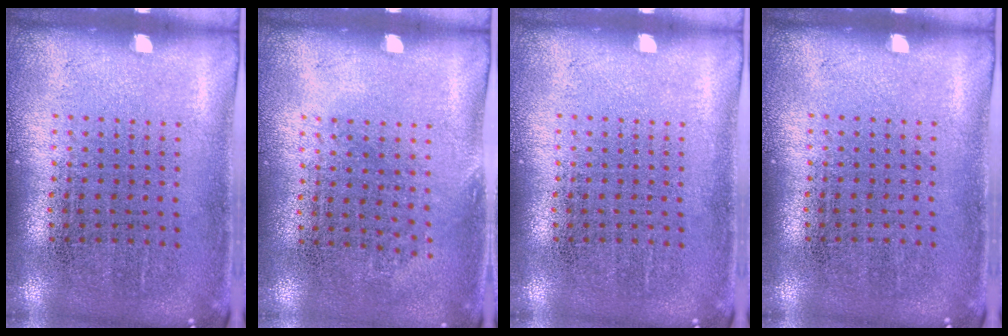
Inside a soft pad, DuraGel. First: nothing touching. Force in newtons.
{"total": 0.7, "press": 0.6, "slide": 0.5}
{"total": 0.0}
{"total": 0.0}